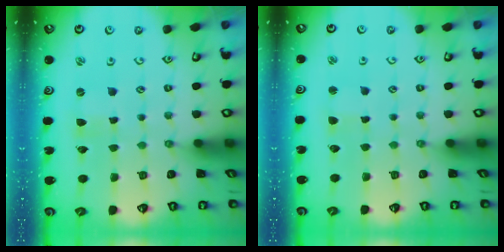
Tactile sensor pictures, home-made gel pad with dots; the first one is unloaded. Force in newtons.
{"total": 1.4, "press": 1.4, "slide": 0.3}